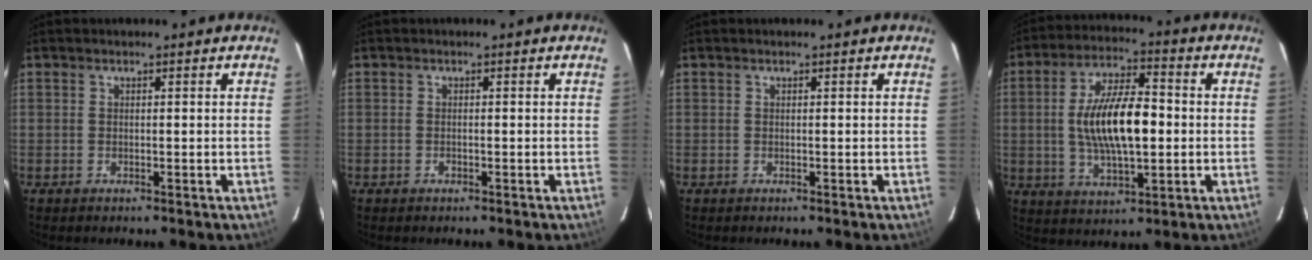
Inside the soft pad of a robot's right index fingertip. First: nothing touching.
{"total": 0.6, "force": [-0.4, 0.3, 0.3], "torque": [-0.006, 0.001, -0.008]}
{"total": 0.0}
{"total": 14.2, "force": [-0.4, 5.5, 13.1], "torque": [-0.246, 0.005, -0.004]}